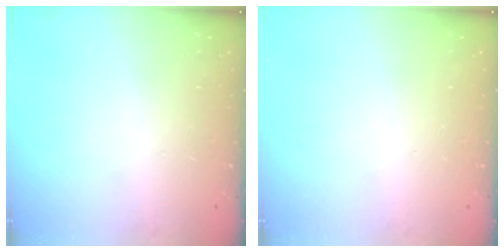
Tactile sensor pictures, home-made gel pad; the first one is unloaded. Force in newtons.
{"total": 0.0}